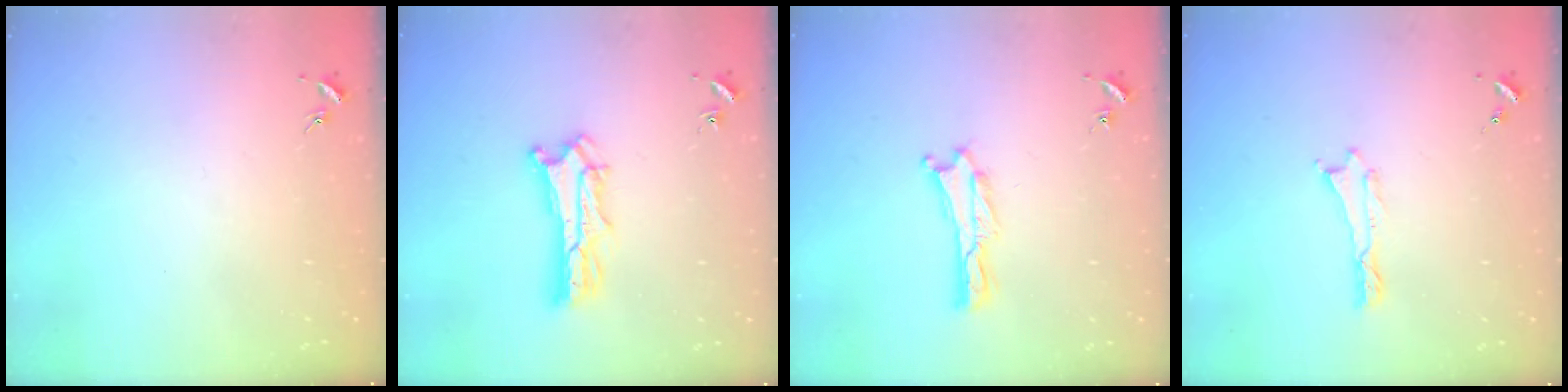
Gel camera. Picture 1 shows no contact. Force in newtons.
{"total": 4.6, "press": 4.6, "slide": 0.4}
{"total": 0.0}
{"total": 0.0}